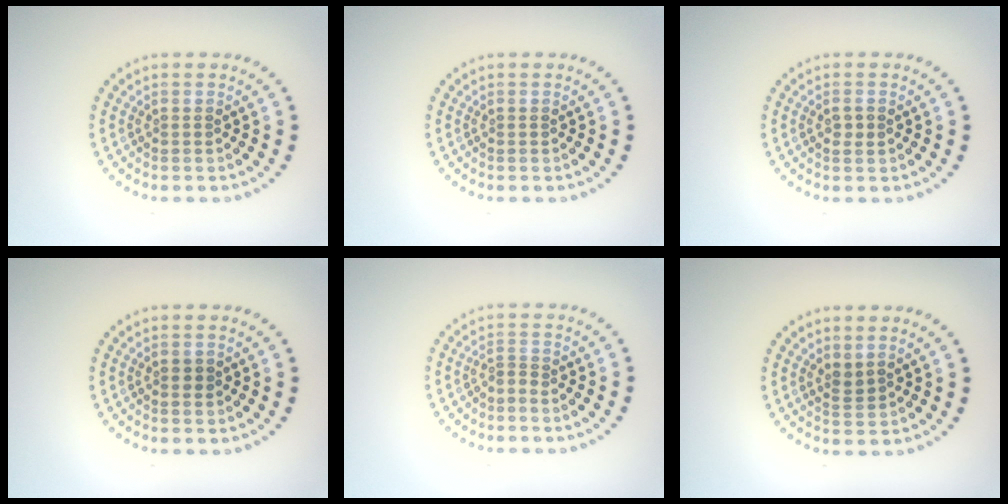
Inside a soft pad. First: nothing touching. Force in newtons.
{"total": 0.0}
{"total": 1.2, "press": 1.1, "slide": 0.1}
{"total": 0.9, "press": 0.9, "slide": 0.0}
{"total": 0.9, "press": 0.3, "slide": 0.8}
{"total": 1.2, "press": 1.0, "slide": 0.7}